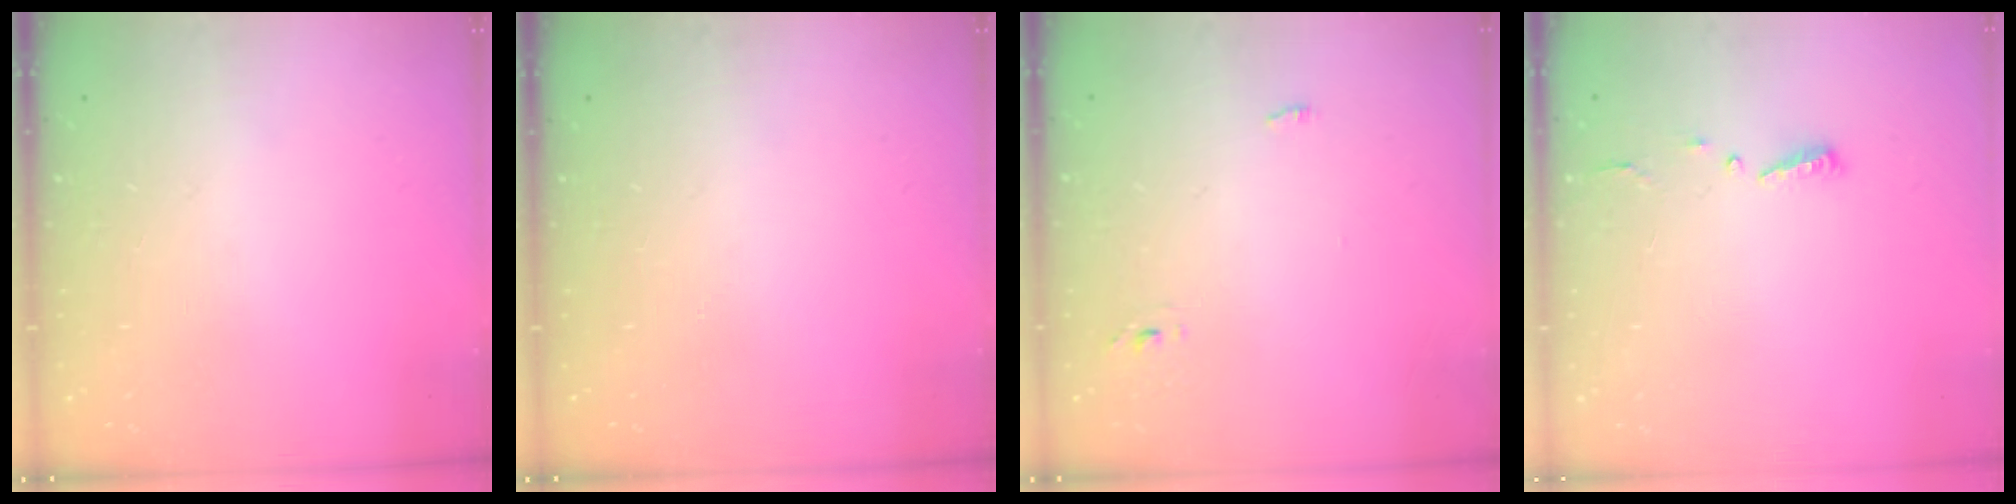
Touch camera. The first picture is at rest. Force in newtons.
{"total": 0.0}
{"total": 2.7, "press": 2.6, "slide": 0.8}
{"total": 4.4, "press": 4.4, "slide": 0.4}